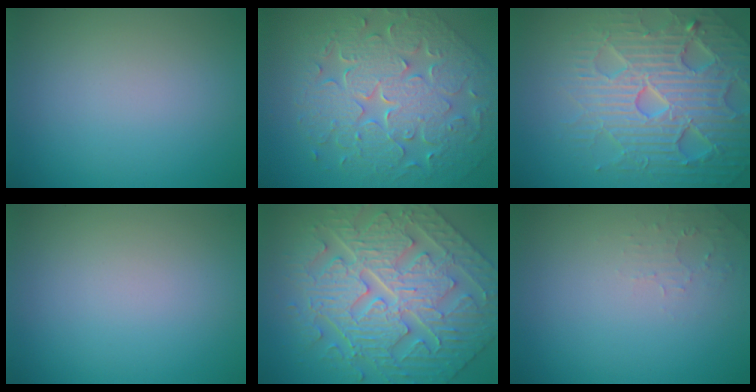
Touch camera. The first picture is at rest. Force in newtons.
{"total": 9.3, "press": 6.6, "slide": 6.5}
{"total": 7.2, "press": 7.0, "slide": 1.4}
{"total": 0.0}
{"total": 8.9, "press": 7.2, "slide": 5.1}
{"total": 1.3, "press": 1.2, "slide": 0.3}